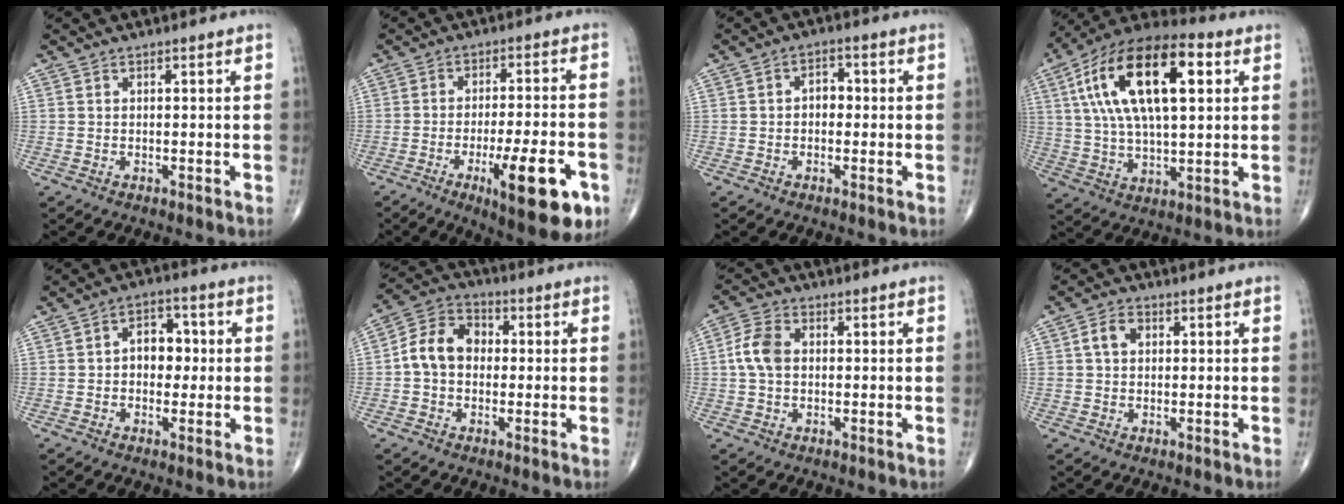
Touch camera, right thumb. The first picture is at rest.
{"total": 15.5, "force": [-6.4, 3.9, 13.6], "torque": [-0.196, 0.012, -0.085]}
{"total": 3.3, "force": [-0.2, 2.4, 2.3], "torque": [-0.020, 0.015, -0.010]}
{"total": 23.1, "force": [6.4, 10.3, 19.6], "torque": [-0.350, 0.013, 0.101]}
{"total": 6.7, "force": [0.2, 4.7, 4.8], "torque": [-0.039, 0.016, -0.006]}
{"total": 9.3, "force": [0.0, 7.1, 5.9], "torque": [-0.093, 0.032, -0.014]}
{"total": 5.9, "force": [0.3, 4.0, 4.3], "torque": [-0.093, 0.014, -0.001]}
{"total": 4.0, "force": [0.9, 2.9, 2.6], "torque": [-0.045, 0.010, 0.014]}